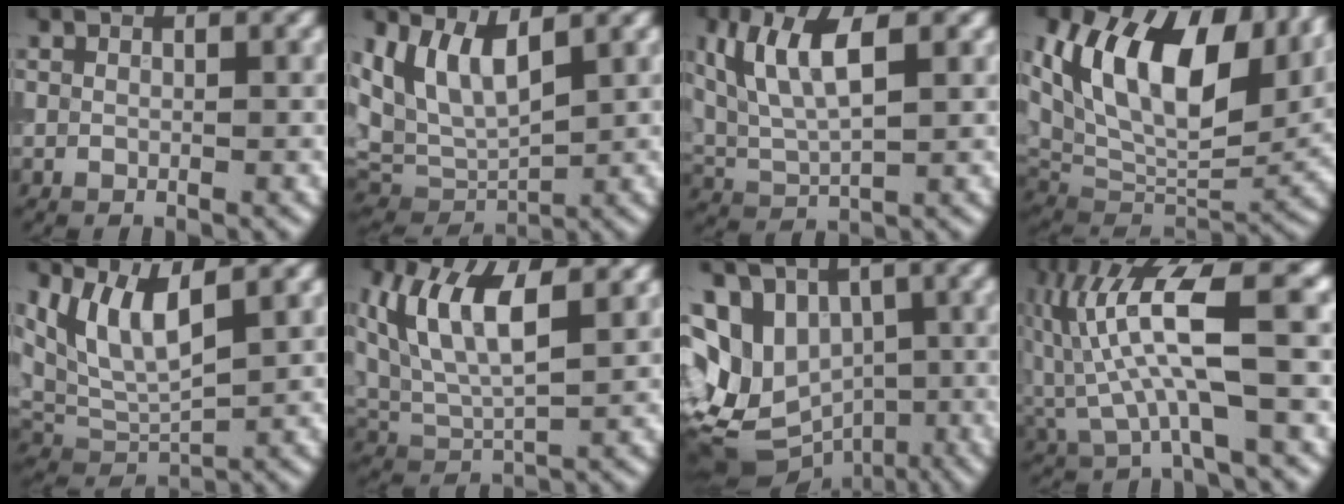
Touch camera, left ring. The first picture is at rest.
{"total": 6.7, "force": [3.0, 3.2, 5.1], "torque": [-0.116, -0.003, 0.058]}
{"total": 6.5, "force": [2.3, 2.7, 5.4], "torque": [-0.110, 0.006, 0.045]}
{"total": 16.8, "force": [6.5, 9.2, 12.5], "torque": [-0.241, 0.021, 0.117]}
{"total": 6.3, "force": [3.2, 2.3, 4.9], "torque": [-0.110, -0.009, 0.066]}
{"total": 9.3, "force": [3.7, 4.1, 7.6], "torque": [-0.157, 0.013, 0.064]}
{"total": 10.9, "force": [-0.2, 8.8, 6.4], "torque": [-0.129, -0.008, 0.009]}
{"total": 9.6, "force": [0.8, 2.6, 9.2], "torque": [-0.189, 0.013, 0.013]}